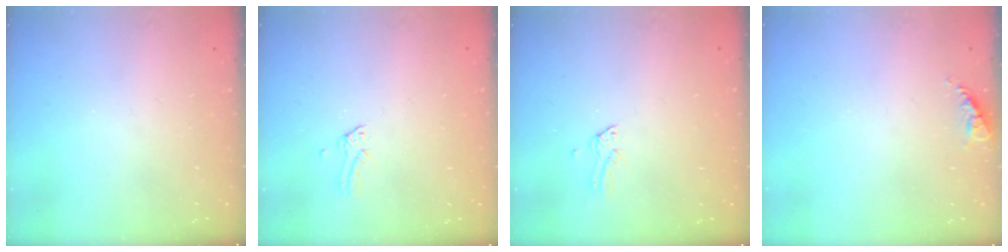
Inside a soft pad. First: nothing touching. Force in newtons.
{"total": 0.0}
{"total": 0.0}
{"total": 6.0, "press": 5.9, "slide": 0.6}